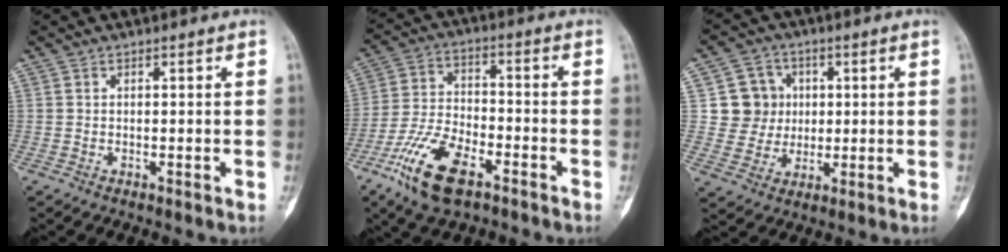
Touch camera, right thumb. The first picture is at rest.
{"total": 13.8, "force": [-7.8, 6.1, 9.6], "torque": [-0.188, 0.028, -0.150]}
{"total": 7.5, "force": [1.3, 7.3, 1.3], "torque": [0.021, 0.007, 0.020]}